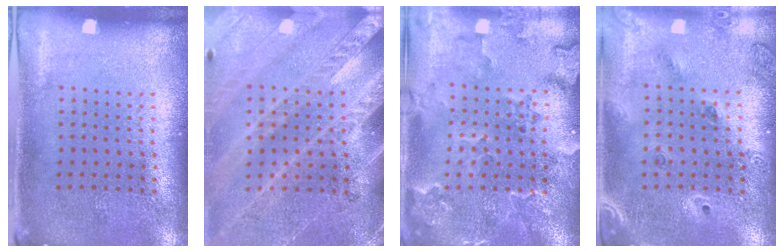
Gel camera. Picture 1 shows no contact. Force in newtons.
{"total": 2.9, "press": 2.7, "slide": 1.2}
{"total": 2.3, "press": 2.2, "slide": 0.8}
{"total": 1.5, "press": 1.3, "slide": 0.7}